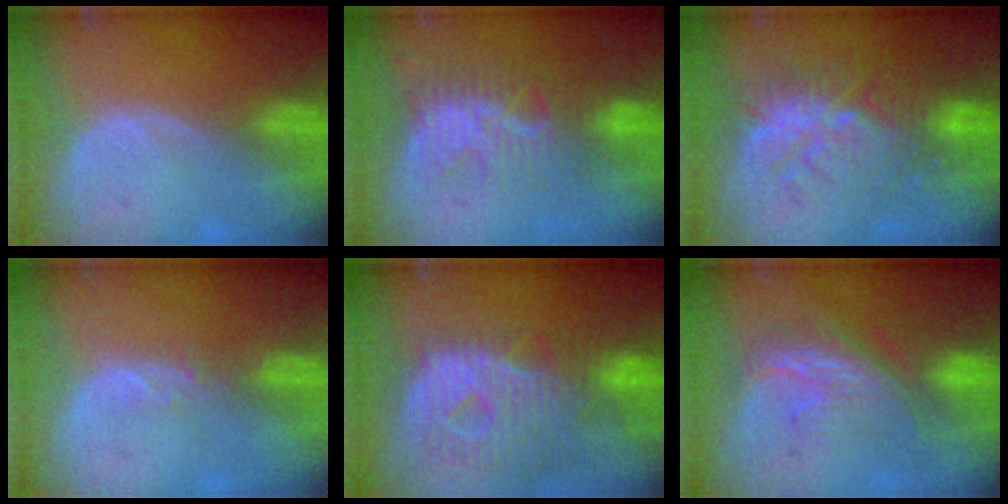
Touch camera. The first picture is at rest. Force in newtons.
{"total": 8.4, "press": 7.5, "slide": 3.9}
{"total": 9.4, "press": 9.2, "slide": 1.9}
{"total": 1.1, "press": 1.0, "slide": 0.4}
{"total": 12.8, "press": 10.9, "slide": 6.7}
{"total": 8.2, "press": 8.0, "slide": 1.6}